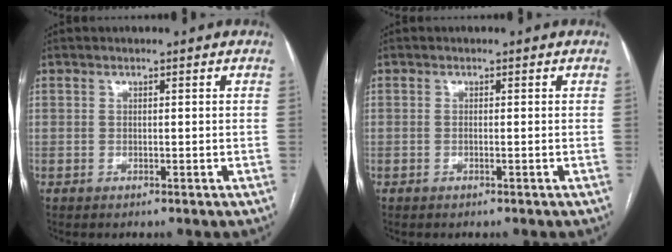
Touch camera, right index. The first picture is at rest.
{"total": 0.0}